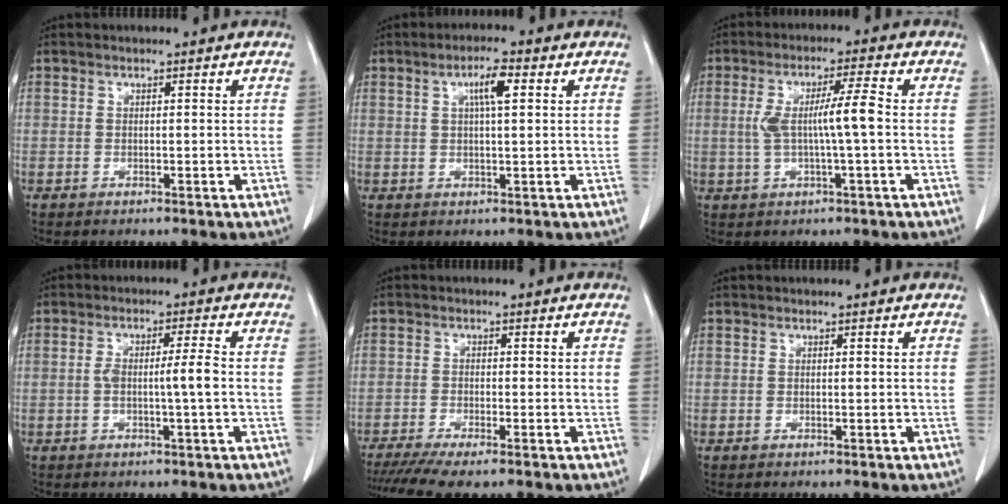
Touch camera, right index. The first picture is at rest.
{"total": 4.5, "force": [1.5, 0.6, 4.1], "torque": [-0.073, 0.005, 0.026]}
{"total": 6.9, "force": [-0.1, 0.1, 6.9], "torque": [-0.130, 0.009, -0.002]}
{"total": 4.4, "force": [-0.5, -0.1, 4.4], "torque": [-0.079, 0.009, -0.007]}
{"total": 6.2, "force": [-4.8, 0.8, 3.8], "torque": [-0.062, -0.012, -0.083]}
{"total": 0.0}